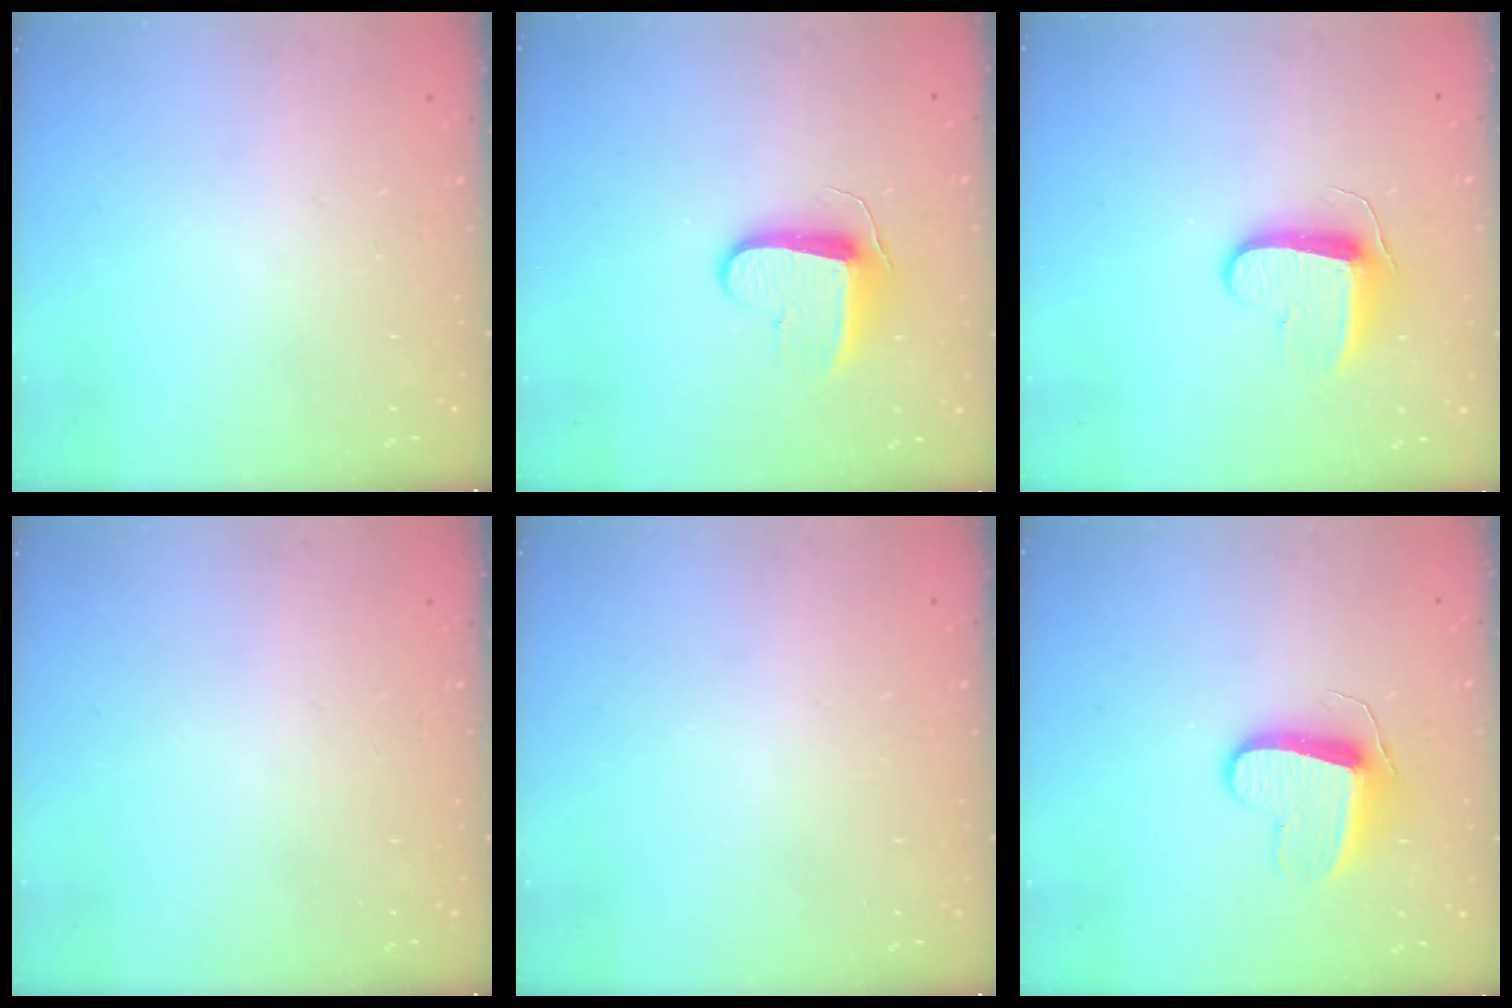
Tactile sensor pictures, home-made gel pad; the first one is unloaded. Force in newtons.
{"total": 9.4, "press": 9.4, "slide": 0.2}
{"total": 9.4, "press": 9.4, "slide": 0.2}
{"total": 0.0}
{"total": 0.0}
{"total": 9.7, "press": 9.7, "slide": 0.3}